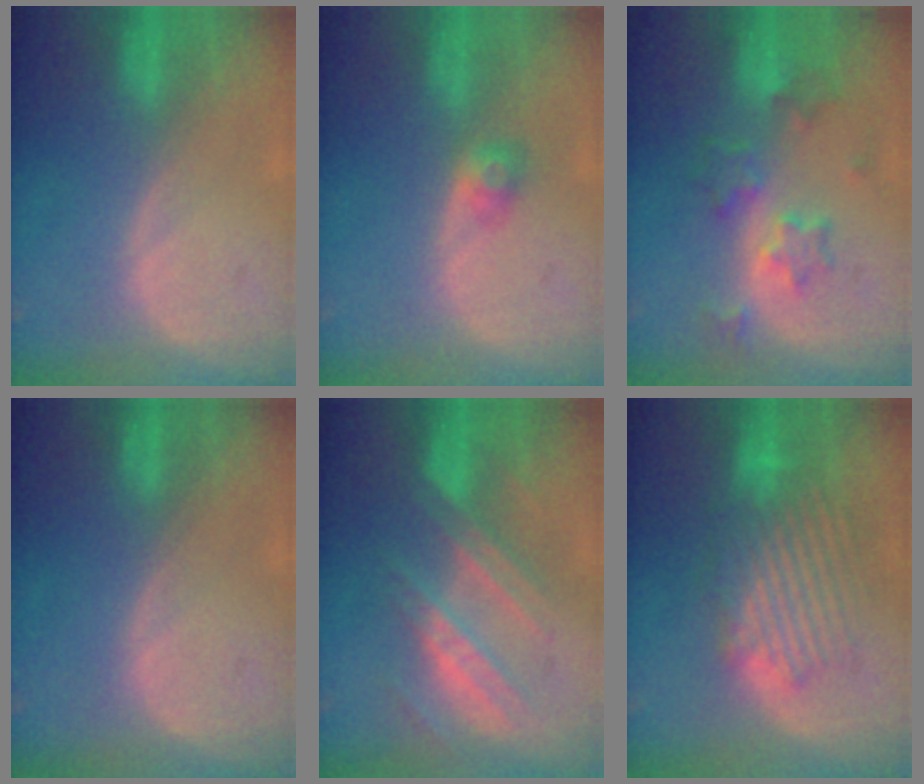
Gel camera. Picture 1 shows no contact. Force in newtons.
{"total": 2.4, "press": 2.2, "slide": 1.0}
{"total": 7.2, "press": 6.4, "slide": 3.4}
{"total": 0.0}
{"total": 7.4, "press": 7.3, "slide": 1.0}
{"total": 8.5, "press": 8.1, "slide": 2.6}